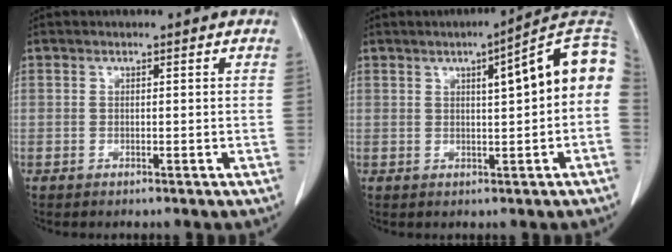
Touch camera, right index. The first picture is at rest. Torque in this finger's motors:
{"motor_torque": [0.89, -0.06, 0.22, 0.07]}